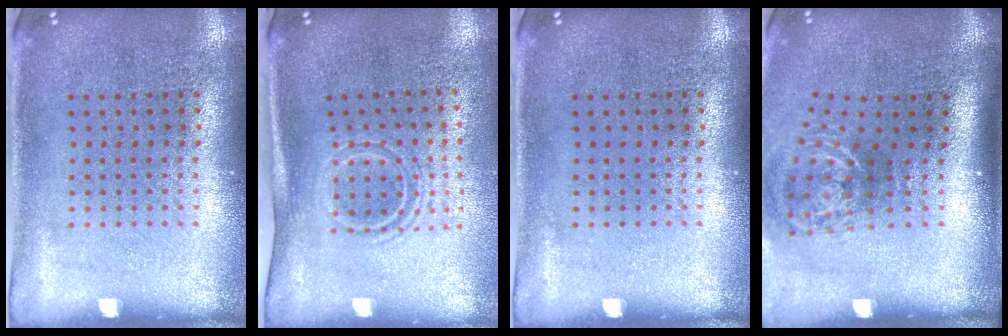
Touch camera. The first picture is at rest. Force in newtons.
{"total": 1.7, "press": 1.1, "slide": 1.2}
{"total": 0.0}
{"total": 2.1, "press": 1.3, "slide": 1.7}